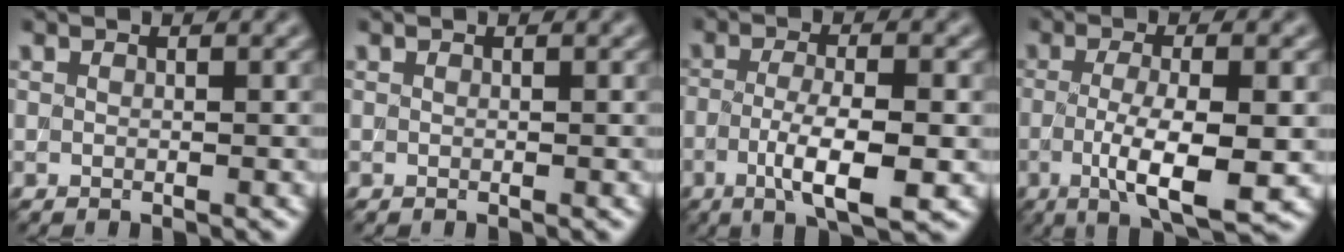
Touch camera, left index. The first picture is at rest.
{"total": 0.0}
{"total": 5.7, "force": [-1.8, 1.4, 5.2], "torque": [-0.097, 0.001, -0.032]}
{"total": 7.0, "force": [-1.5, 1.7, 6.6], "torque": [-0.116, -0.007, -0.024]}